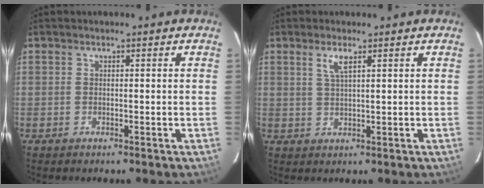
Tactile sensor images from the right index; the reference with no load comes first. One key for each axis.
{"total": 2.9, "fx": 1.5, "fy": 0.5, "fz": 2.4, "tx": -0.046, "ty": 0.002, "tz": 0.030}